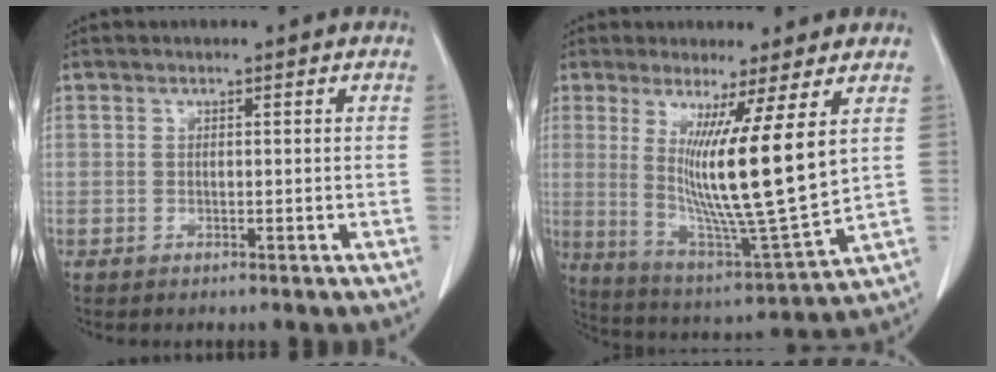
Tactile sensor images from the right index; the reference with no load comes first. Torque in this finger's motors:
{"motor_torque": [1.30, 0.84, 0.44, 0.13]}